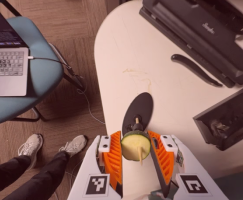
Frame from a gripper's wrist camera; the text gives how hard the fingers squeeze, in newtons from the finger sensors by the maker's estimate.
{"total": 10.0, "left": 10.2, "right": 9.8}